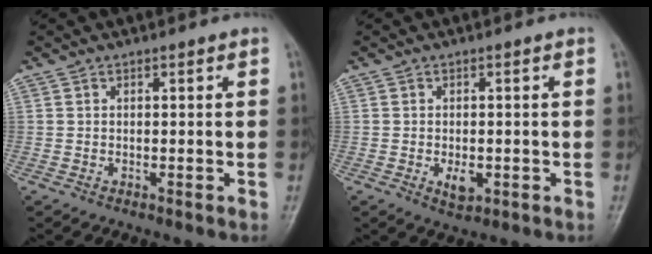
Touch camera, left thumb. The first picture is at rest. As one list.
[{"total": 3.3, "force": [-0.9, 1.9, 2.5], "torque": [-0.032, 0.000, -0.010]}]